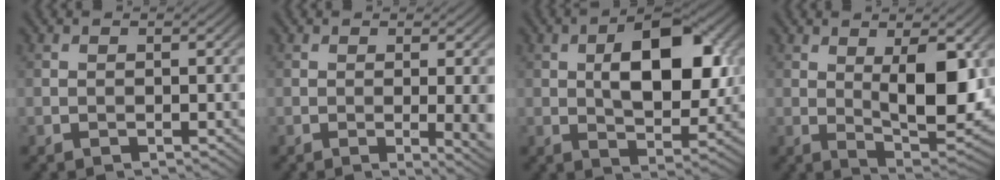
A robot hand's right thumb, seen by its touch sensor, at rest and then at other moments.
{"total": 4.3, "force": [-0.3, 0.9, 4.2], "torque": [-0.062, -0.004, -0.003]}
{"total": 10.9, "force": [1.8, 5.5, 9.2], "torque": [-0.145, 0.005, 0.028]}
{"total": 10.3, "force": [1.8, 3.7, 9.5], "torque": [-0.152, -0.007, 0.033]}